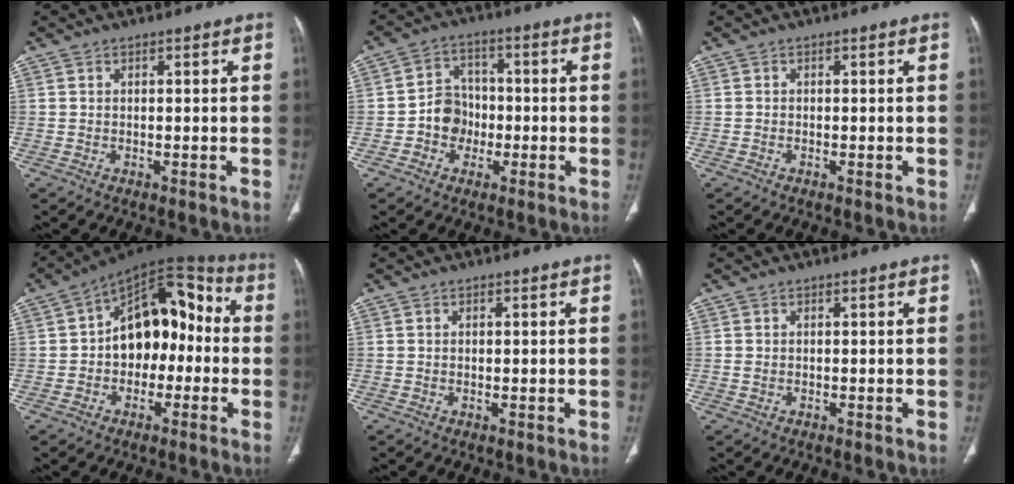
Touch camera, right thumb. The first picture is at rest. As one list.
[{"total": 6.9, "force": [-1.8, 6.2, 2.6], "torque": [-0.012, 0.025, -0.038]}, {"total": 0.0}, {"total": 16.4, "force": [-0.8, 10.8, 12.4], "torque": [-0.130, 0.053, -0.026]}, {"total": 0.8, "force": [0.0, 0.3, 0.7], "torque": [-0.016, -0.003, 0.002]}, {"total": 0.6, "force": [-0.1, 0.4, 0.5], "torque": [-0.016, 0.005, 0.000]}]